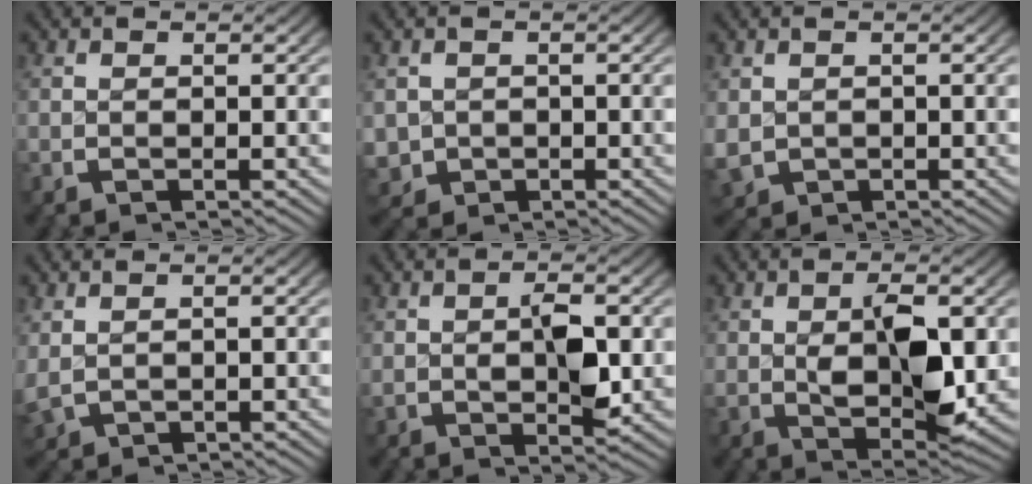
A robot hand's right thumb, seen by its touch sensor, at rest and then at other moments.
{"total": 4.4, "force": [-1.1, 3.9, 1.6], "torque": [-0.048, -0.030, -0.004]}
{"total": 3.2, "force": [-0.6, 2.9, 1.2], "torque": [-0.044, -0.025, 0.005]}
{"total": 1.9, "force": [0.3, 1.6, 0.9], "torque": [-0.032, -0.008, 0.019]}
{"total": 3.7, "force": [0.4, 1.6, 3.3], "torque": [-0.050, -0.005, 0.018]}
{"total": 7.1, "force": [0.4, 3.4, 6.2], "torque": [-0.107, -0.020, 0.023]}